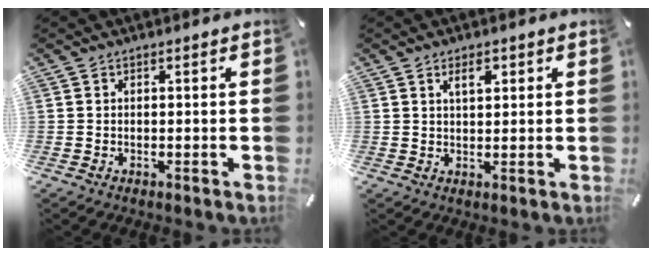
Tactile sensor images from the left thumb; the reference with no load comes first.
{"total": 3.5, "force": [1.6, 1.7, 2.6], "torque": [-0.032, -0.006, 0.023]}